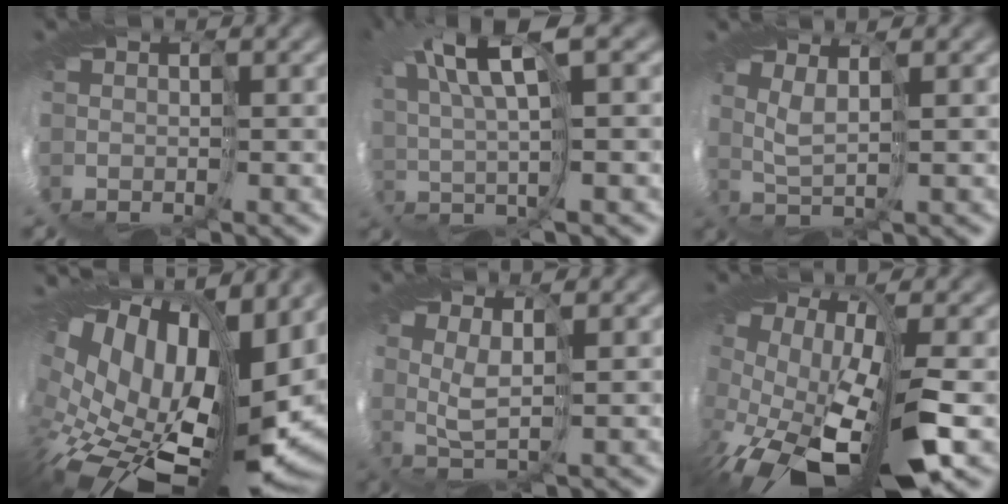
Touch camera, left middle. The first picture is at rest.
{"total": 6.7, "force": [2.5, 0.6, 6.2], "torque": [-0.143, 0.011, 0.043]}
{"total": 1.6, "force": [1.0, -1.1, 0.6], "torque": [-0.034, -0.001, 0.016]}
{"total": 15.7, "force": [0.9, 8.5, 13.2], "torque": [-0.239, -0.040, 0.035]}
{"total": 1.5, "force": [0.9, -0.6, 1.0], "torque": [-0.051, 0.001, 0.013]}
{"total": 12.1, "force": [-4.7, 4.8, 10.0], "torque": [-0.223, -0.051, -0.070]}